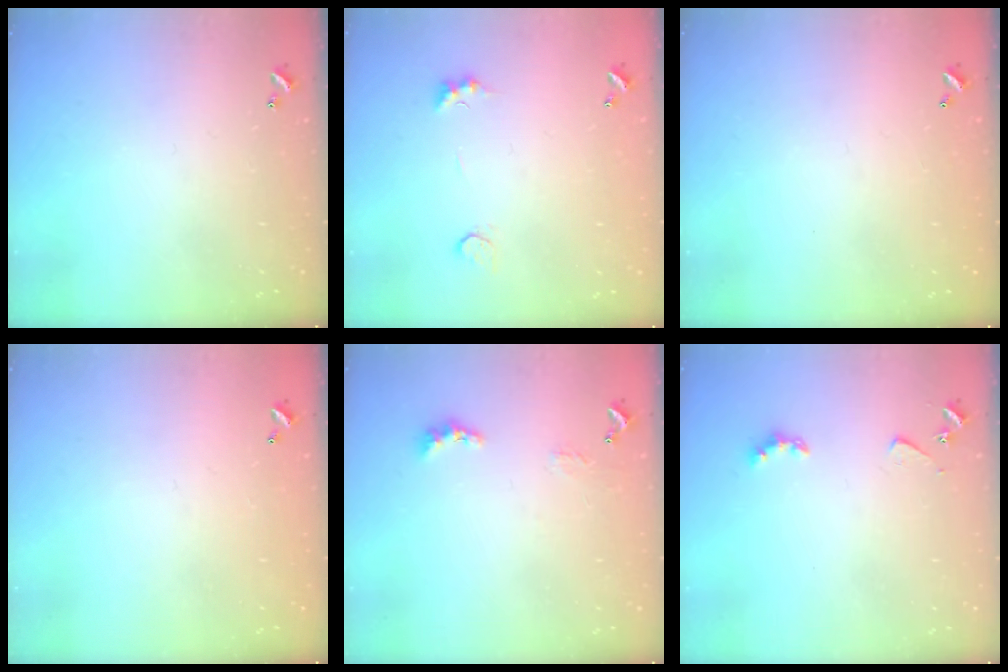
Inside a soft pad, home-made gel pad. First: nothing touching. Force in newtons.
{"total": 2.7, "press": 2.6, "slide": 0.8}
{"total": 2.7, "press": 2.7, "slide": 0.1}
{"total": 2.9, "press": 2.9, "slide": 0.1}
{"total": 2.3, "press": 2.2, "slide": 0.7}
{"total": 2.8, "press": 2.7, "slide": 0.5}